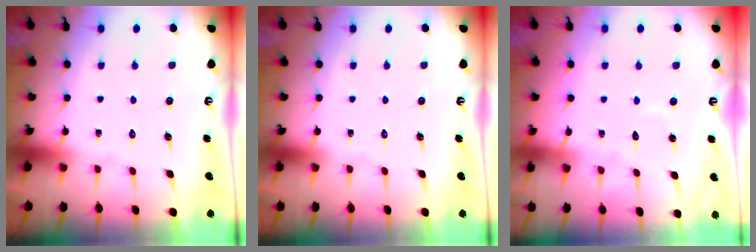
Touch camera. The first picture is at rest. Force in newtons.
{"total": 0.0}
{"total": 3.3, "press": 3.3, "slide": 0.2}